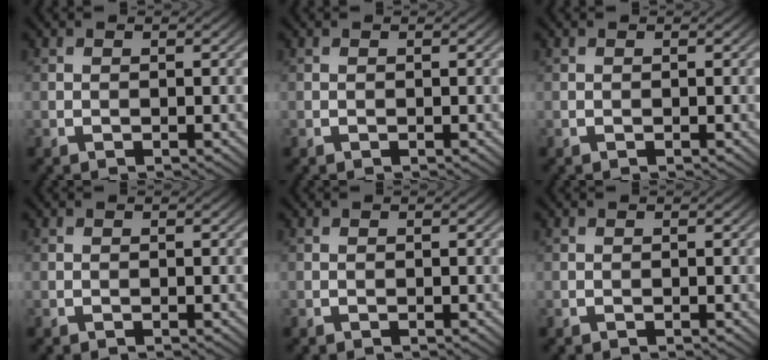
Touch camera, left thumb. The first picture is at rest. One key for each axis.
{"total": 0.0}
{"total": 0.0}
{"total": 0.0}
{"total": 0.0}
{"total": 0.0}